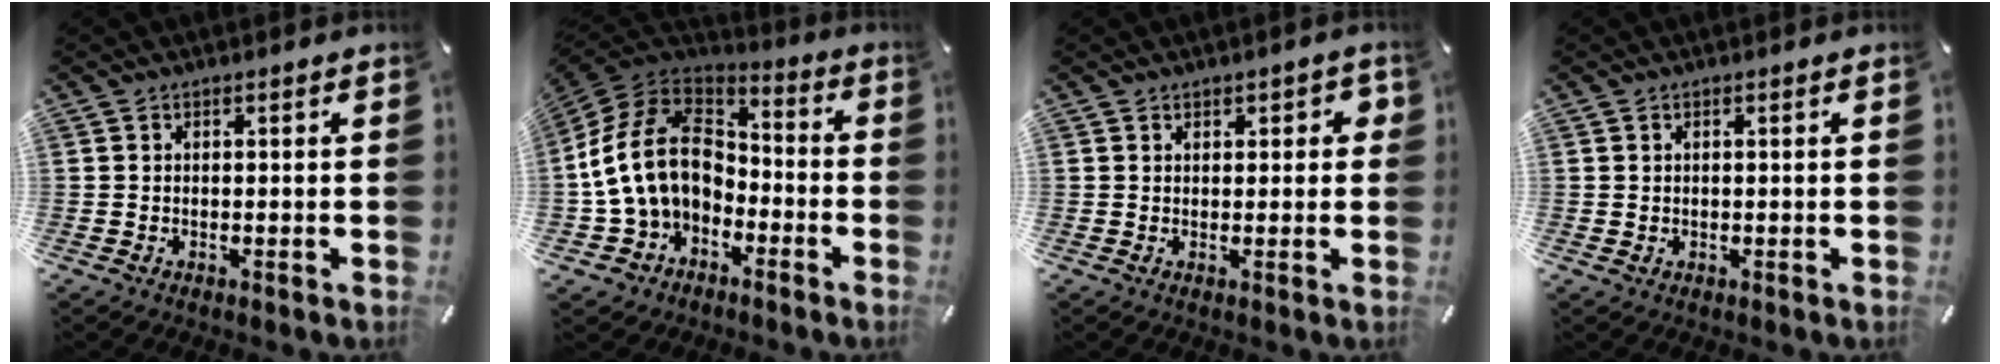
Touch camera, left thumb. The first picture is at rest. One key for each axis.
{"total": 17.3, "fx": -1.7, "fy": 13.5, "fz": 10.7, "tx": -0.228, "ty": 0.025, "tz": -0.027}
{"total": 1.4, "fx": 0.4, "fy": 1.2, "fz": 0.7, "tx": 0.002, "ty": 0.000, "tz": 0.003}
{"total": 0.5, "fx": 0.1, "fy": 0.5, "fz": 0.0, "tx": 0.000, "ty": 0.005, "tz": 0.001}